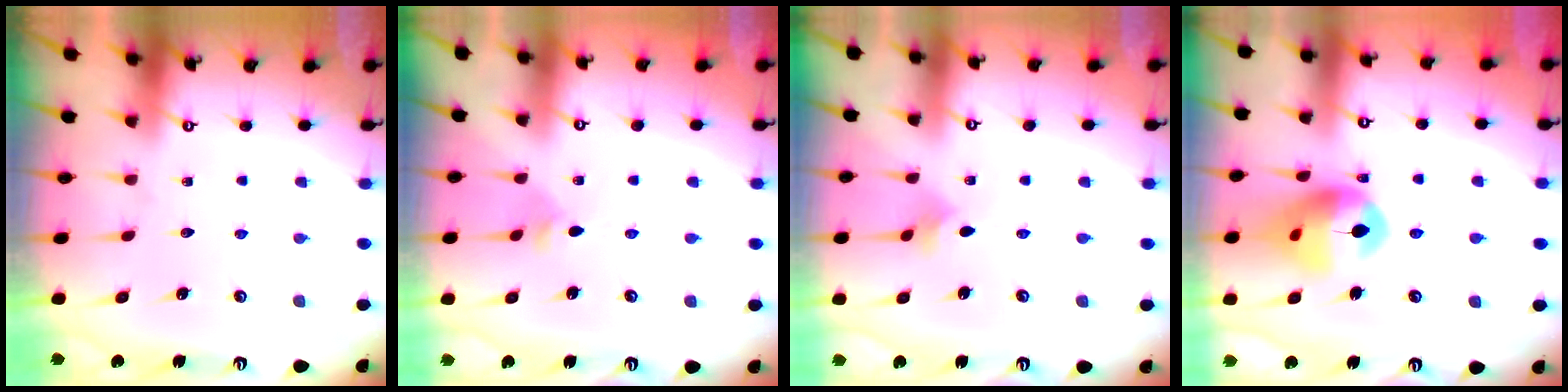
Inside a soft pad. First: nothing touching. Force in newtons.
{"total": 2.7, "press": 2.6, "slide": 0.7}
{"total": 2.4, "press": 2.3, "slide": 0.5}
{"total": 14.3, "press": 14.1, "slide": 1.9}